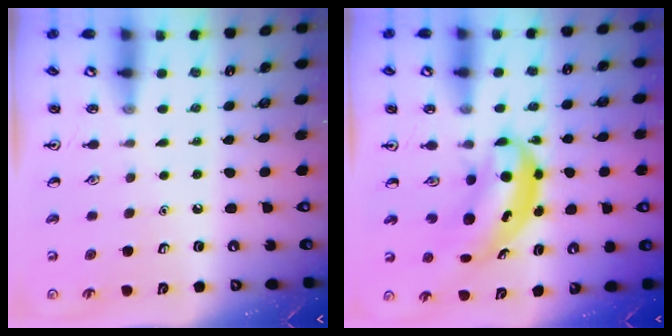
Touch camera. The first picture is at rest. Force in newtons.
{"total": 5.2, "press": 5.1, "slide": 1.3}